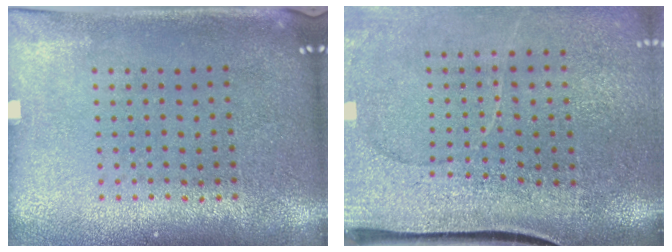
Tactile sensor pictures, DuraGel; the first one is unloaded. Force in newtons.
{"total": 4.0, "press": 3.3, "slide": 2.3}